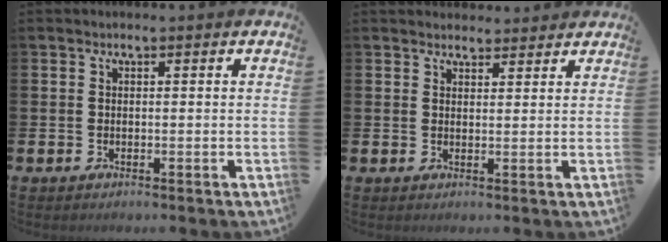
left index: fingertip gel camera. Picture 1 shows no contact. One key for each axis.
{"total": 2.5, "fx": 2.4, "fy": 0.7, "fz": -0.3, "tx": 0.014, "ty": -0.013, "tz": 0.041}